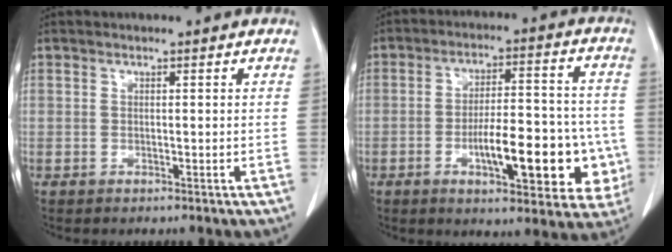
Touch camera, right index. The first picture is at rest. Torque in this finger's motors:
{"motor_torque": [0.90, -0.56, 0.30, 0.11]}